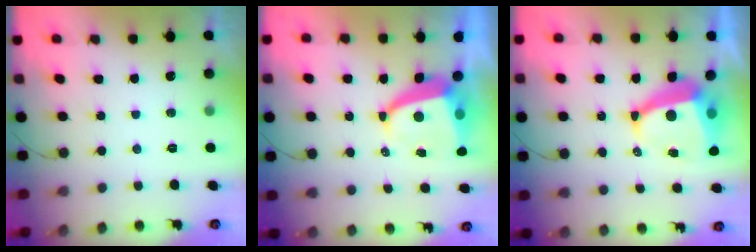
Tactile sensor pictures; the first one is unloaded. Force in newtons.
{"total": 7.8, "press": 7.7, "slide": 1.0}
{"total": 9.3, "press": 9.3, "slide": 1.0}